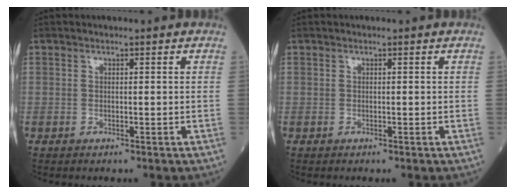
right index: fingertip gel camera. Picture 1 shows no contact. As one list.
[{"total": 0.0}]